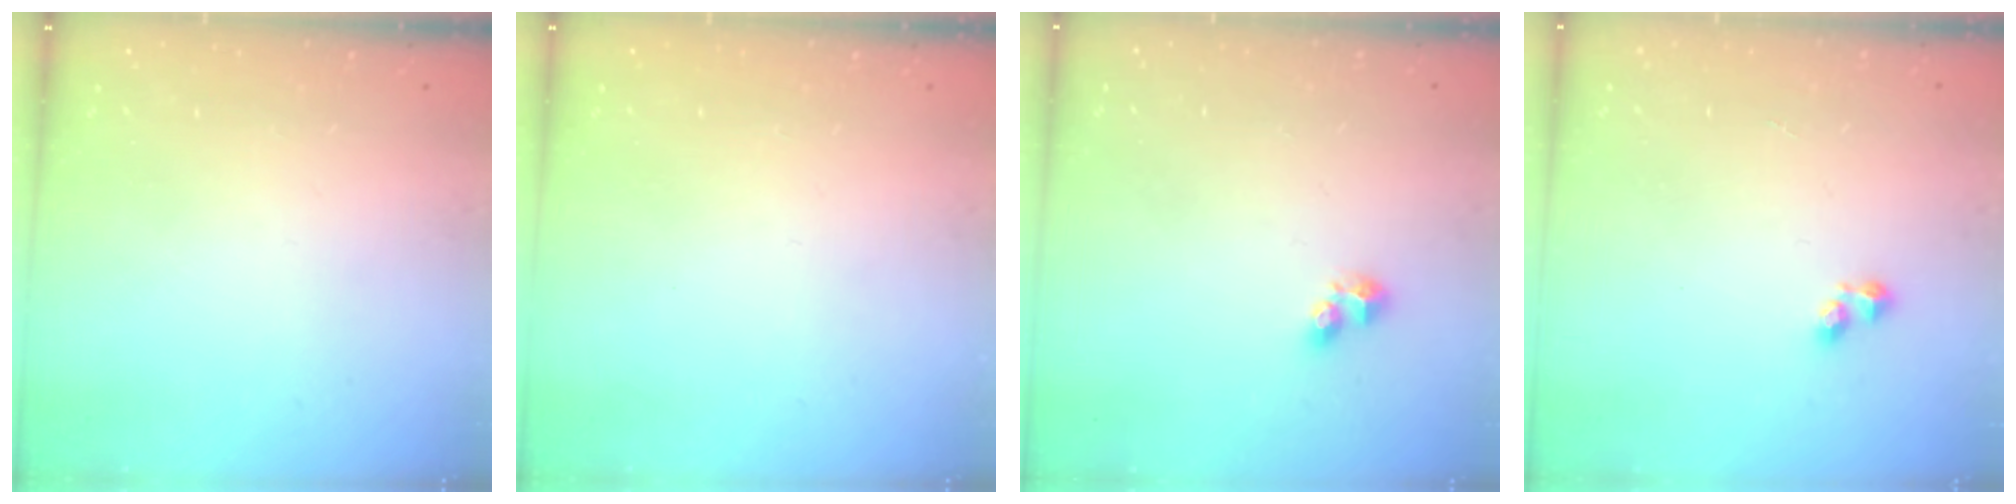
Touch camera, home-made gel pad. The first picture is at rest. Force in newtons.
{"total": 0.0}
{"total": 1.6, "press": 1.5, "slide": 0.6}
{"total": 2.4, "press": 2.3, "slide": 0.9}